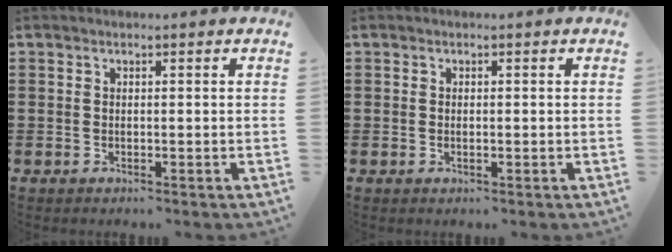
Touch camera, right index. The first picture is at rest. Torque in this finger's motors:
{"motor_torque": [-0.77, 1.37, -0.01, -0.01]}